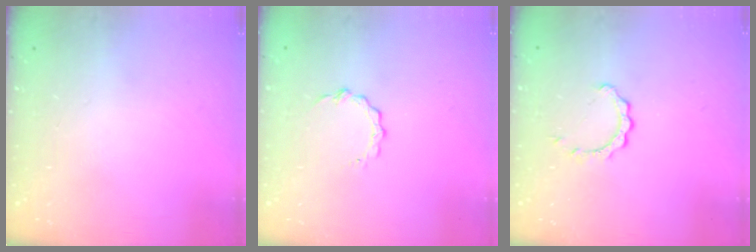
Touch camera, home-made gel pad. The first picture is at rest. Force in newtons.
{"total": 5.3, "press": 5.3, "slide": 0.4}
{"total": 2.1, "press": 2.1, "slide": 0.2}